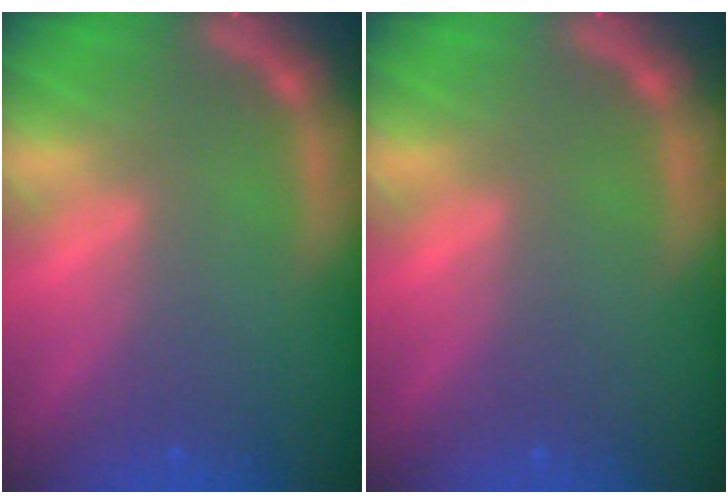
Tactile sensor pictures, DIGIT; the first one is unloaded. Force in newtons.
{"total": 0.0}